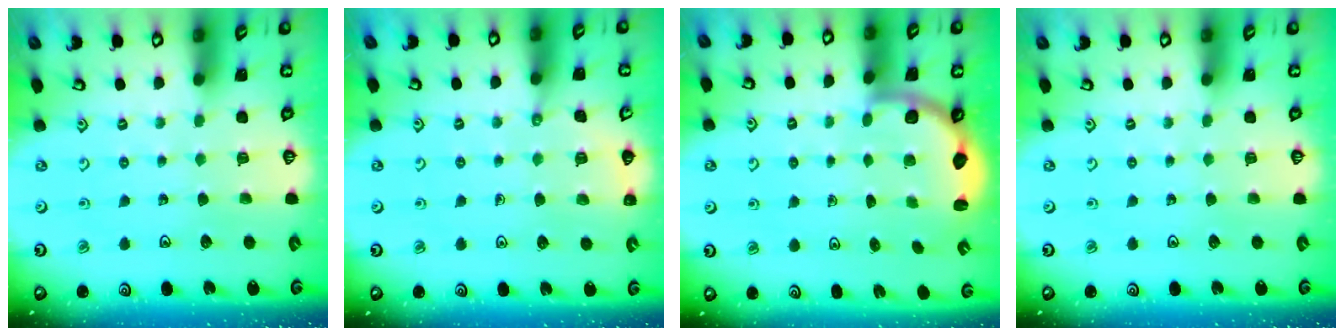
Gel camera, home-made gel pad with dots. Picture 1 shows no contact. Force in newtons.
{"total": 6.0, "press": 5.8, "slide": 1.6}
{"total": 3.4, "press": 2.9, "slide": 1.8}
{"total": 0.0}